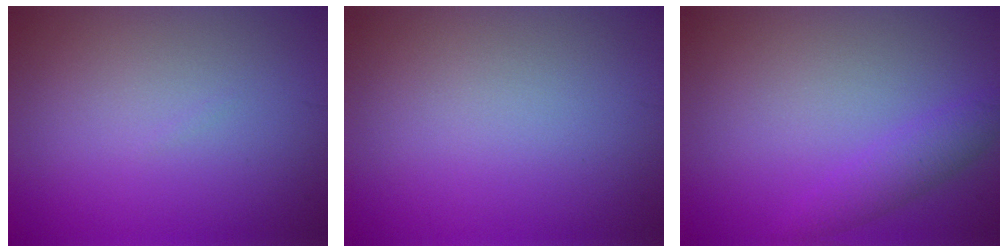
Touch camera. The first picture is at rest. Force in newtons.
{"total": 0.0}
{"total": 2.3, "press": 2.3, "slide": 0.1}